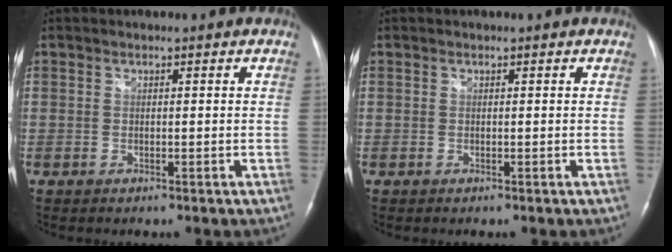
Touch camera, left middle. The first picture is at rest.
{"total": 0.0}